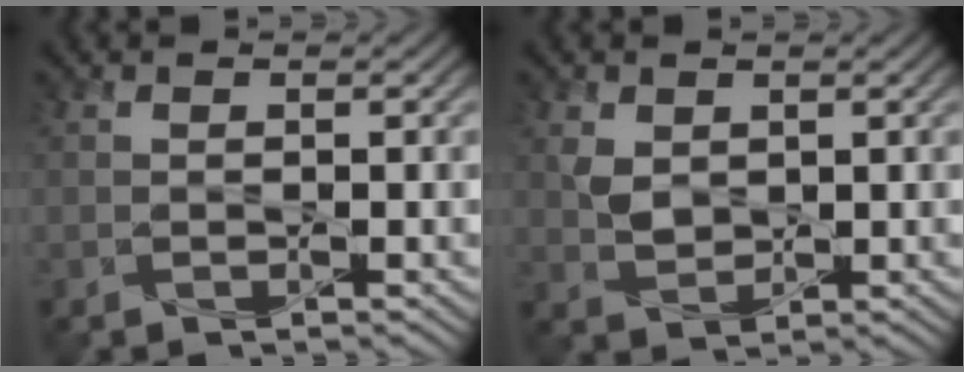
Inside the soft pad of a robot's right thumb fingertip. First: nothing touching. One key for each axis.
{"total": 2.6, "fx": 0.9, "fy": 2.0, "fz": 1.5, "tx": -0.041, "ty": -0.003, "tz": 0.021}